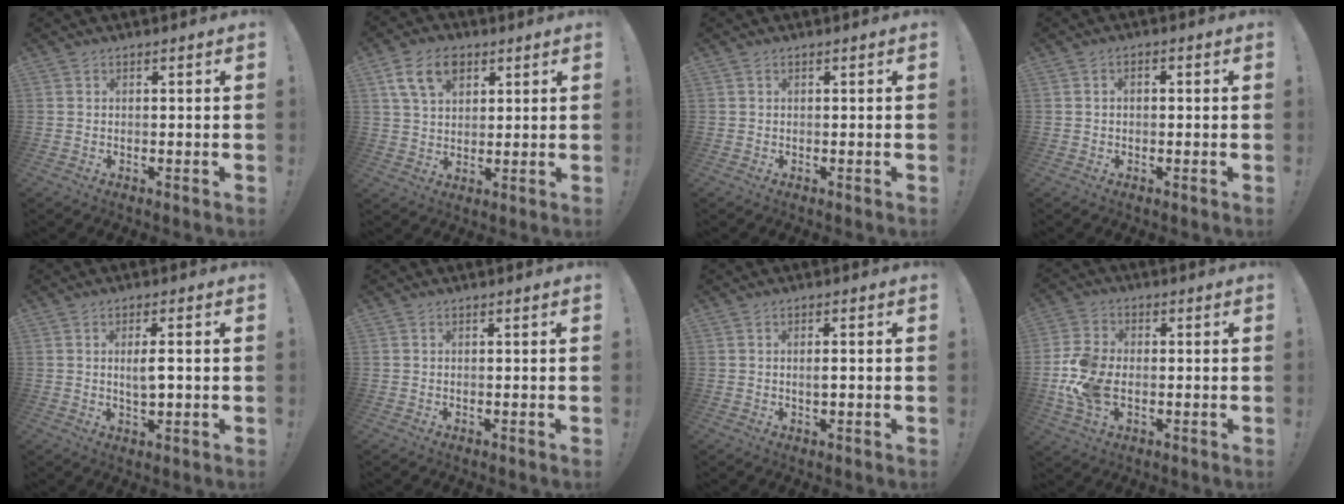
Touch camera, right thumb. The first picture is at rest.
{"total": 11.6, "force": [5.8, 7.9, 6.3], "torque": [-0.105, -0.010, 0.111]}
{"total": 0.0}
{"total": 1.5, "force": [-0.7, 1.0, 1.0], "torque": [-0.013, 0.005, -0.014]}
{"total": 4.6, "force": [0.5, 1.2, 4.5], "torque": [-0.069, -0.005, 0.005]}
{"total": 0.0}
{"total": 1.7, "force": [-0.1, 0.0, 1.7], "torque": [-0.026, -0.002, -0.004]}
{"total": 12.7, "force": [-2.6, 8.5, 9.1], "torque": [-0.182, 0.006, -0.045]}